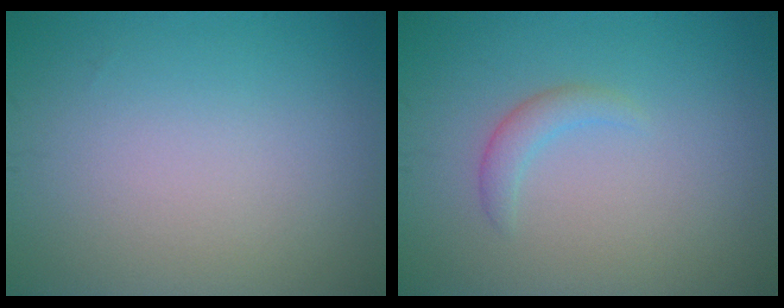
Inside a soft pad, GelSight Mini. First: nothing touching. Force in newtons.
{"total": 1.5, "press": 1.5, "slide": 0.1}